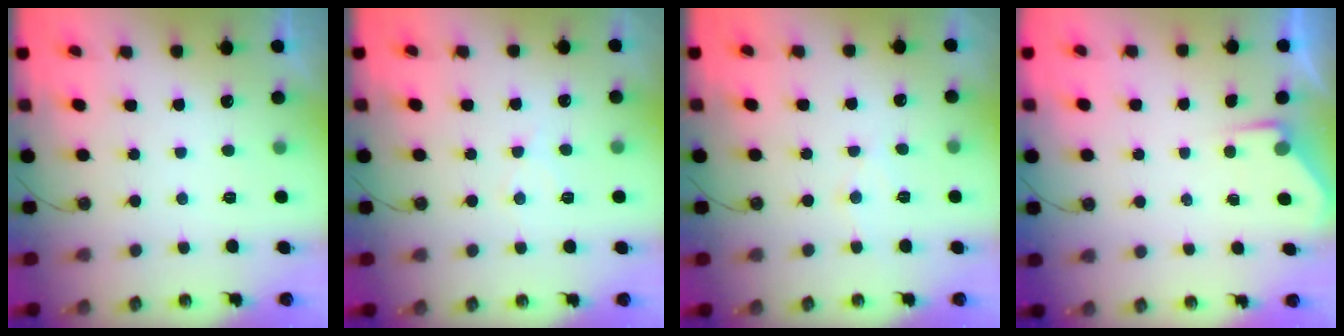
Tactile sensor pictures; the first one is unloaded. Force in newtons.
{"total": 6.1, "press": 6.0, "slide": 0.8}
{"total": 5.9, "press": 5.9, "slide": 0.6}
{"total": 2.7, "press": 2.6, "slide": 0.4}